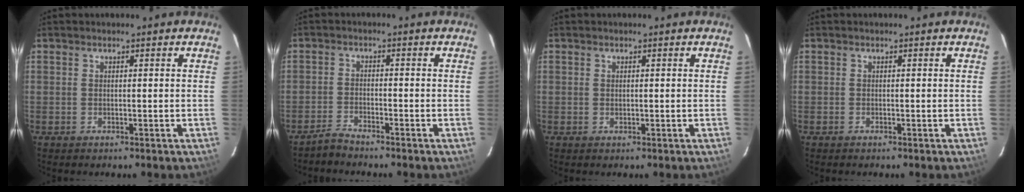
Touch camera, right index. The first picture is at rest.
{"total": 3.1, "force": [-2.9, 0.3, 0.9], "torque": [-0.033, 0.000, -0.060]}
{"total": 0.6, "force": [0.1, 0.4, 0.4], "torque": [-0.005, -0.001, 0.003]}
{"total": 0.0}